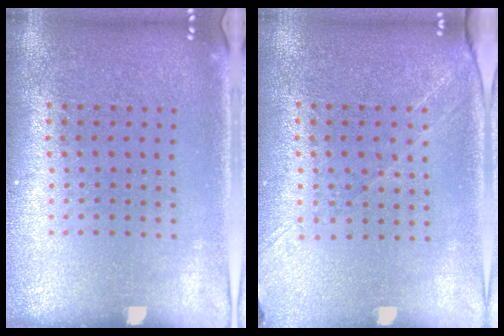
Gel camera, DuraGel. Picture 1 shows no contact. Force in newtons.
{"total": 1.4, "press": 1.3, "slide": 0.6}